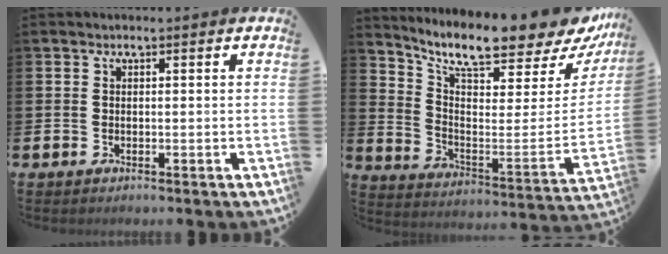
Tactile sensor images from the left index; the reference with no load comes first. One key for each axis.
{"total": 9.7, "fx": 8.5, "fy": 1.7, "fz": 4.4, "tx": -0.096, "ty": -0.082, "tz": 0.137}